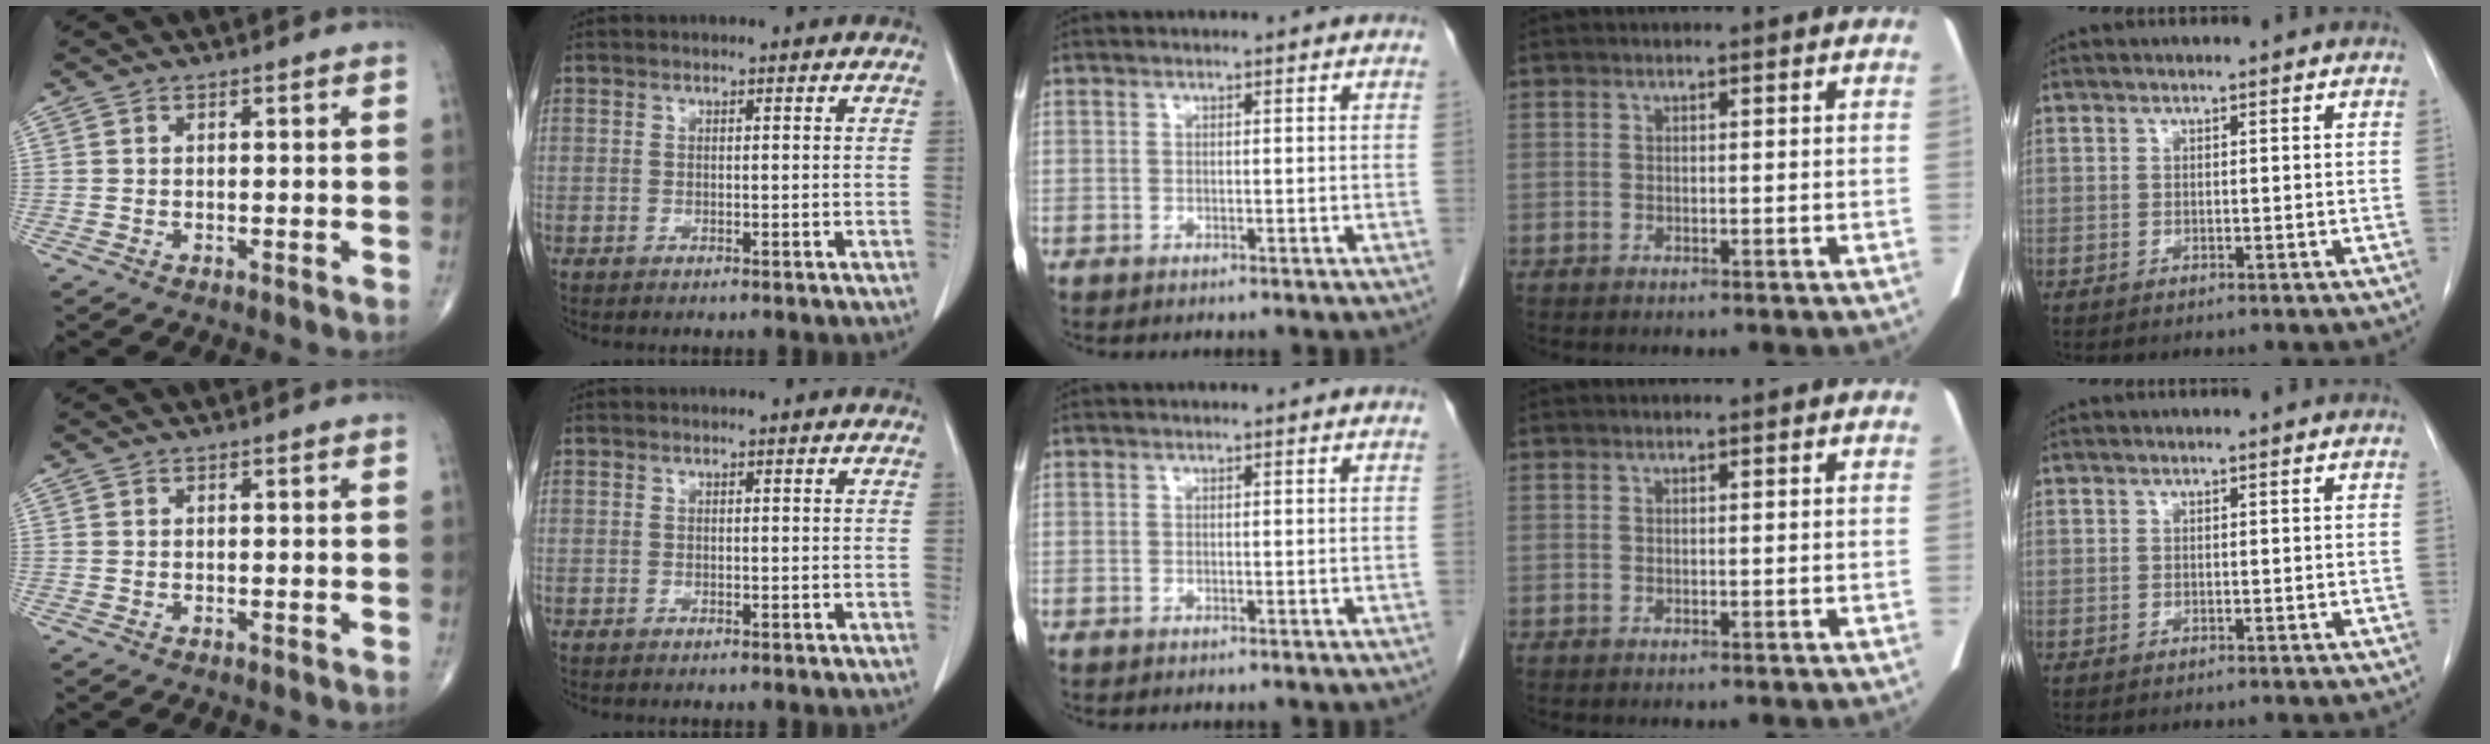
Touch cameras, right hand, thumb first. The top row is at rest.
{}